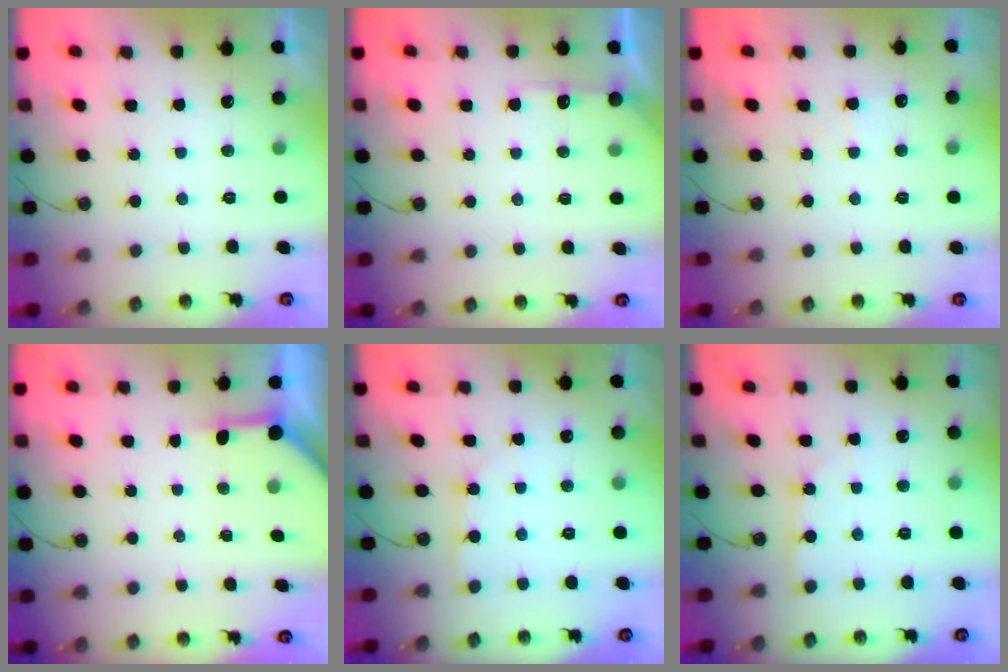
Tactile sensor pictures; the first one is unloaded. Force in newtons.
{"total": 4.1, "press": 4.1, "slide": 0.4}
{"total": 4.3, "press": 4.2, "slide": 0.7}
{"total": 3.8, "press": 3.8, "slide": 0.5}
{"total": 1.9, "press": 1.9, "slide": 0.2}
{"total": 2.2, "press": 2.2, "slide": 0.2}